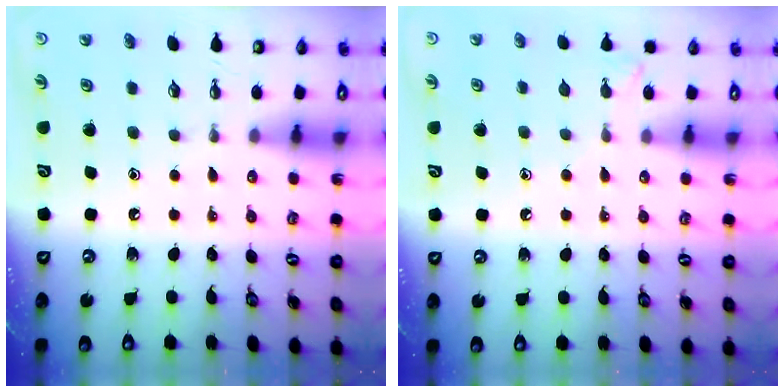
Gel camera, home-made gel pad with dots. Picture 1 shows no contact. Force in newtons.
{"total": 5.5, "press": 5.4, "slide": 0.5}